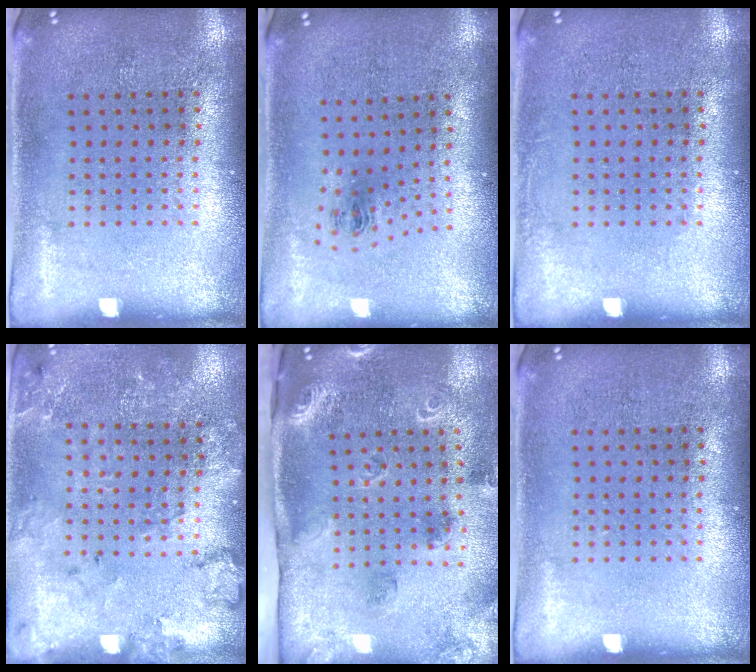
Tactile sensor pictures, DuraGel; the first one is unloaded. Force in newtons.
{"total": 1.0, "press": 0.4, "slide": 0.9}
{"total": 0.7, "press": 0.7, "slide": 0.1}
{"total": 1.8, "press": 1.8, "slide": 0.3}
{"total": 1.9, "press": 1.8, "slide": 0.6}
{"total": 0.0}